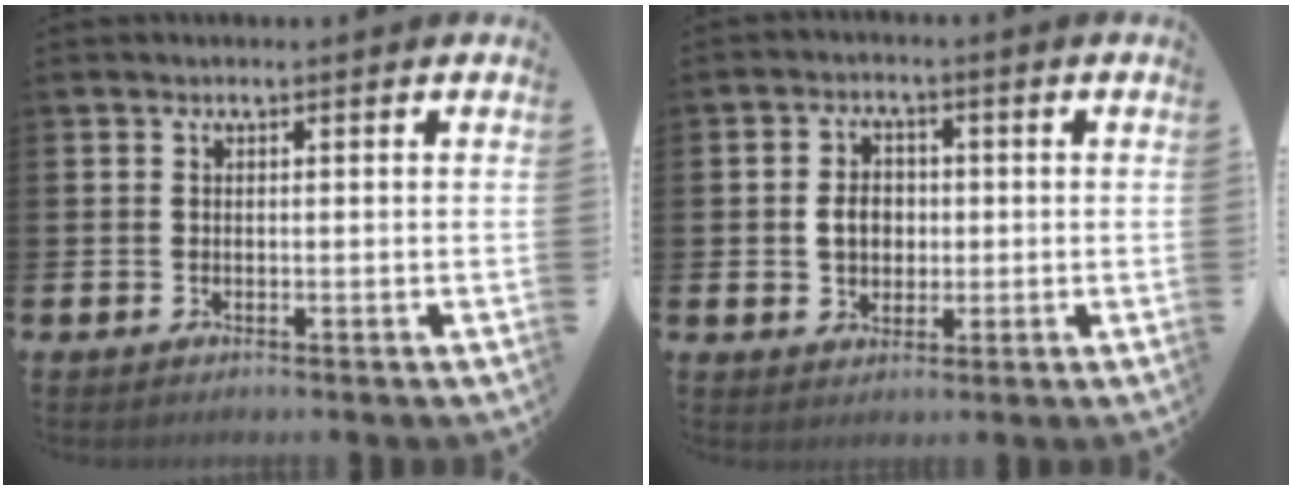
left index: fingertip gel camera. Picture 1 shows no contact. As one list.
[{"total": 4.1, "force": [0.0, 3.4, 2.3], "torque": [-0.030, 0.004, -0.009]}]